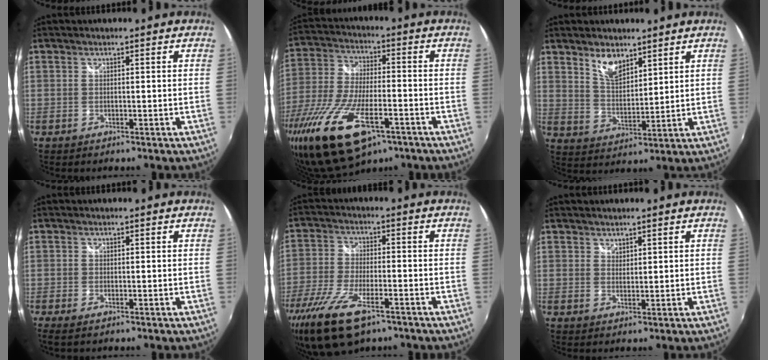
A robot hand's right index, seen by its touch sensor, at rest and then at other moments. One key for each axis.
{"total": 21.3, "fx": -11.9, "fy": 8.6, "fz": 15.5, "tx": -0.328, "ty": -0.062, "tz": -0.212}
{"total": 6.5, "fx": 4.6, "fy": 2.9, "fz": 3.6, "tx": -0.058, "ty": 0.001, "tz": 0.089}
{"total": 1.6, "fx": -1.1, "fy": 0.6, "fz": 1.0, "tx": -0.024, "ty": -0.009, "tz": -0.020}
{"total": 13.1, "fx": -8.3, "fy": 5.0, "fz": 8.7, "tx": -0.198, "ty": -0.034, "tz": -0.160}
{"total": 1.4, "fx": 1.1, "fy": 0.7, "fz": 0.0, "tx": 0.005, "ty": 0.000, "tz": 0.021}